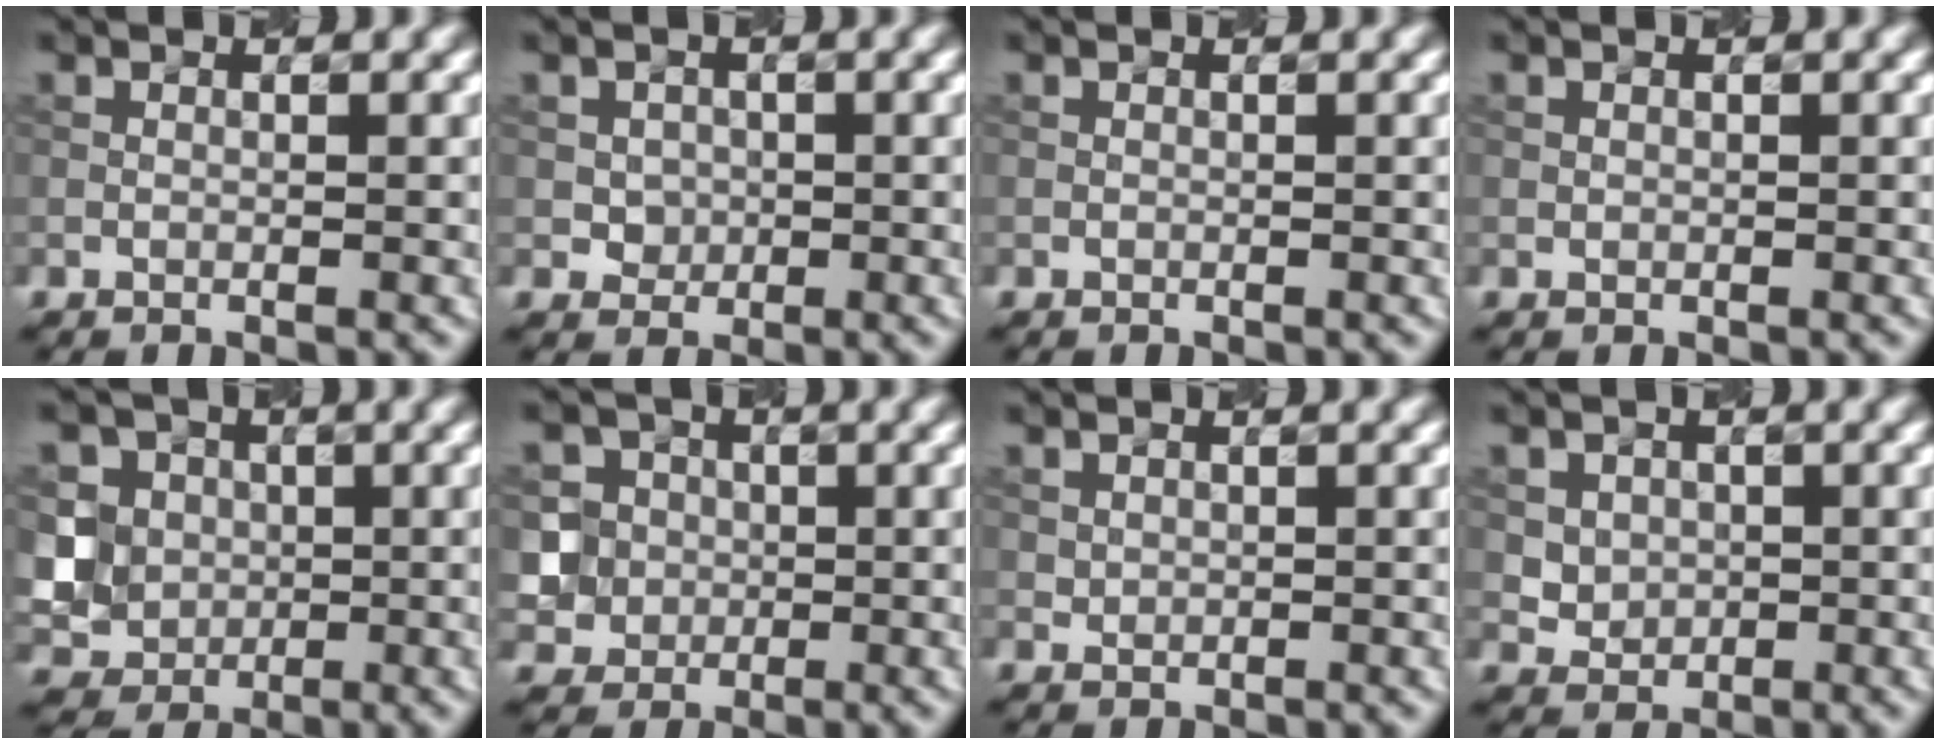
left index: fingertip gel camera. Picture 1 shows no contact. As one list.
[{"total": 1.8, "force": [0.0, 1.7, 0.6], "torque": [-0.005, -0.003, 0.008]}, {"total": 0.0}, {"total": 0.0}, {"total": 7.2, "force": [0.7, 6.5, 2.8], "torque": [-0.071, 0.024, -0.004]}, {"total": 6.5, "force": [-1.0, 6.2, 1.3], "torque": [-0.025, 0.013, -0.030]}, {"total": 0.6, "force": [0.3, 0.5, 0.2], "torque": [-0.004, -0.002, 0.009]}, {"total": 2.7, "force": [0.7, 2.4, 1.0], "torque": [-0.026, -0.007, 0.029]}]